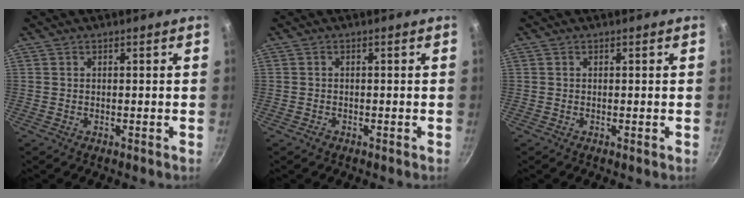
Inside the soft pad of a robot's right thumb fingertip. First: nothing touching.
{"total": 0.9, "force": [-0.6, 0.6, 0.3], "torque": [-0.009, 0.004, -0.010]}
{"total": 0.0}